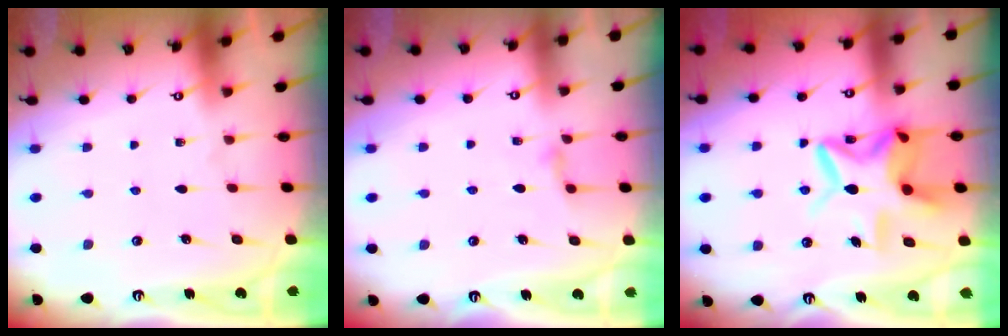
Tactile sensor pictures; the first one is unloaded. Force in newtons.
{"total": 2.3, "press": 2.3, "slide": 0.4}
{"total": 13.4, "press": 13.4, "slide": 1.3}